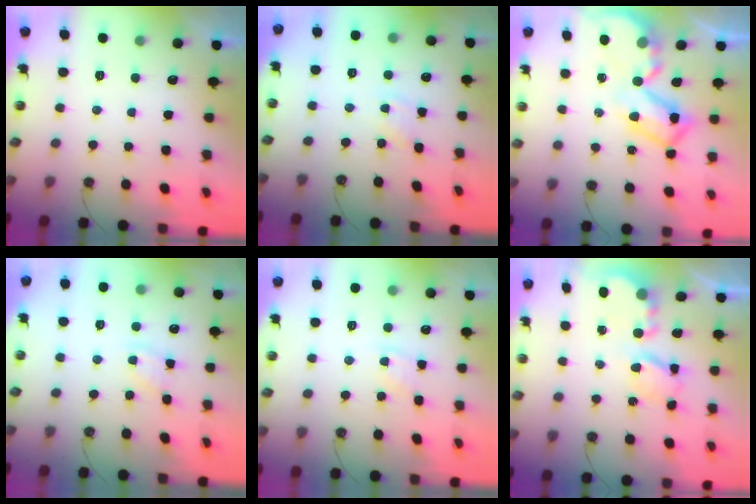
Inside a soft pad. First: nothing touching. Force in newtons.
{"total": 1.7, "press": 1.6, "slide": 0.2}
{"total": 10.6, "press": 10.5, "slide": 0.9}
{"total": 4.5, "press": 4.5, "slide": 0.4}
{"total": 6.1, "press": 6.1, "slide": 0.8}
{"total": 6.0, "press": 6.0, "slide": 0.4}